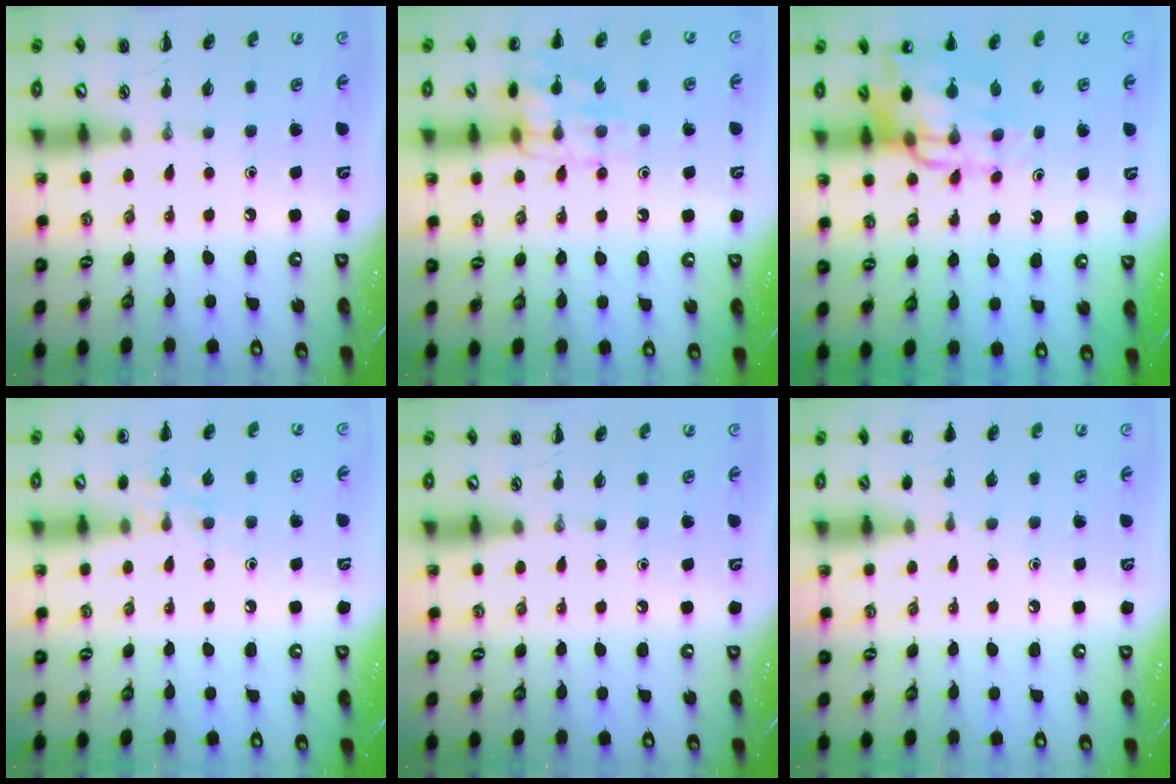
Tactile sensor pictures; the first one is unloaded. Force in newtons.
{"total": 12.8, "press": 12.8, "slide": 0.3}
{"total": 12.2, "press": 11.8, "slide": 3.3}
{"total": 7.9, "press": 7.8, "slide": 1.6}
{"total": 0.0}
{"total": 4.0, "press": 3.9, "slide": 1.1}